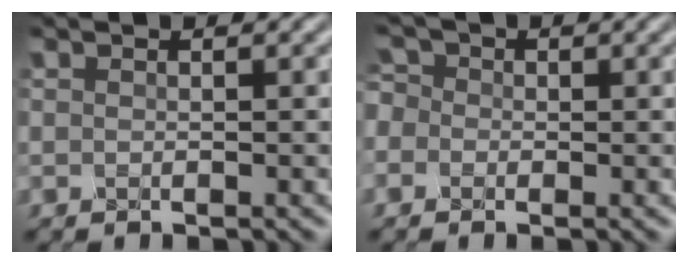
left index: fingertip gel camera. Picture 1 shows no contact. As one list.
[{"total": 1.3, "force": [-0.8, 0.9, -0.3], "torque": [-0.019, 0.006, -0.009]}]